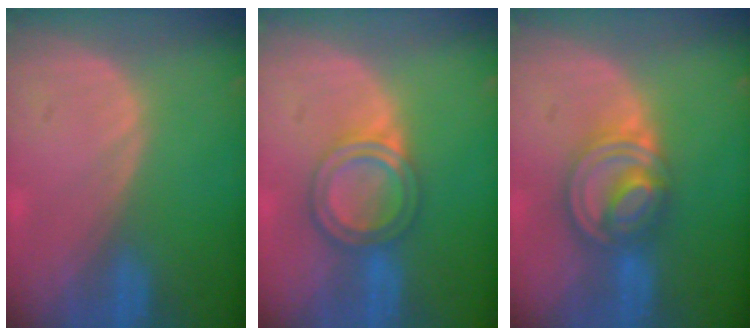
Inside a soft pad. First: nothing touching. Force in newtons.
{"total": 6.2, "press": 5.4, "slide": 3.0}
{"total": 8.2, "press": 6.9, "slide": 4.4}